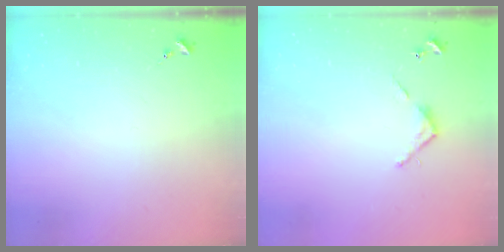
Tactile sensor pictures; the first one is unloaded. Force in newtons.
{"total": 3.7, "press": 3.7, "slide": 0.2}